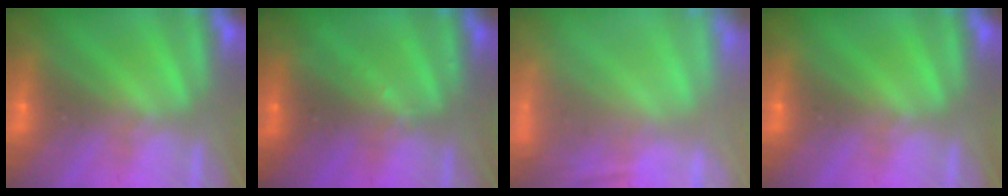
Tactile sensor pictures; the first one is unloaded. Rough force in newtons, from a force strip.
{"total": 2.6}
{"total": 5.8}
{"total": 0.0}